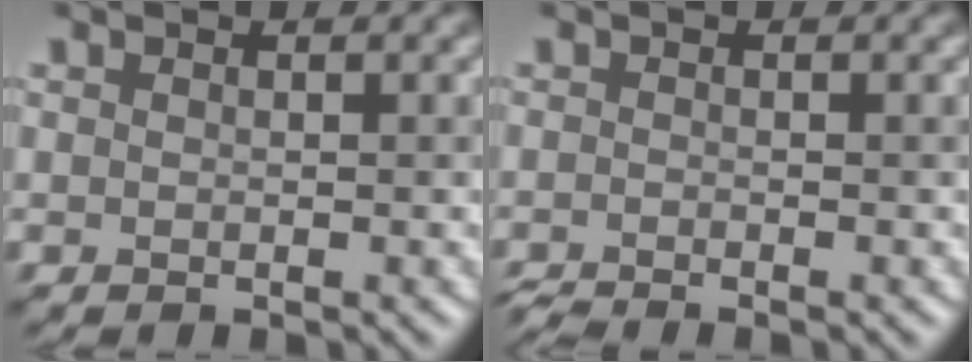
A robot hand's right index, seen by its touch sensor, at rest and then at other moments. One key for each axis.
{"total": 1.6, "fx": -1.6, "fy": 0.1, "fz": 0.4, "tx": -0.004, "ty": -0.006, "tz": -0.028}